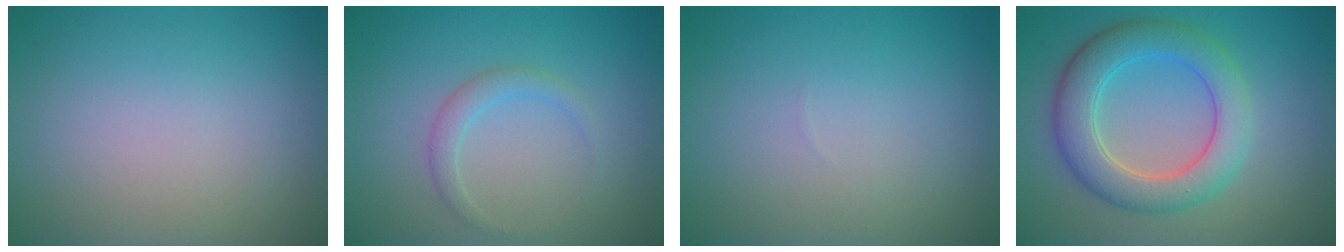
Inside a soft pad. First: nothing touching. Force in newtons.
{"total": 1.5, "press": 1.5, "slide": 0.1}
{"total": 0.0}
{"total": 5.9, "press": 5.9, "slide": 0.4}